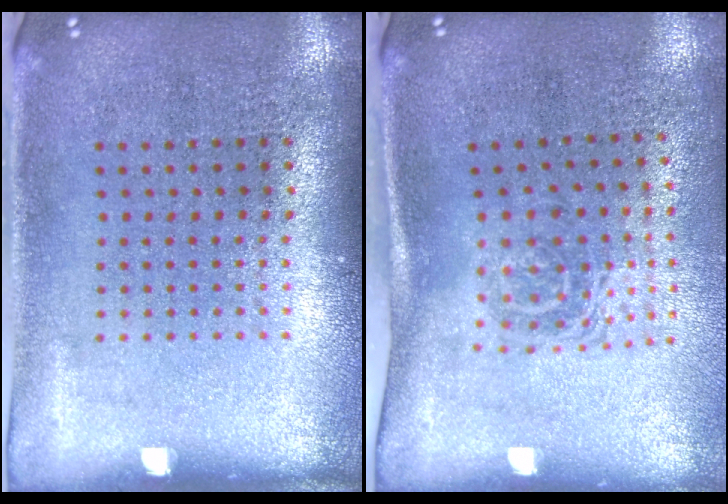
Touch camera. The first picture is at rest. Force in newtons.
{"total": 1.6, "press": 1.1, "slide": 1.1}